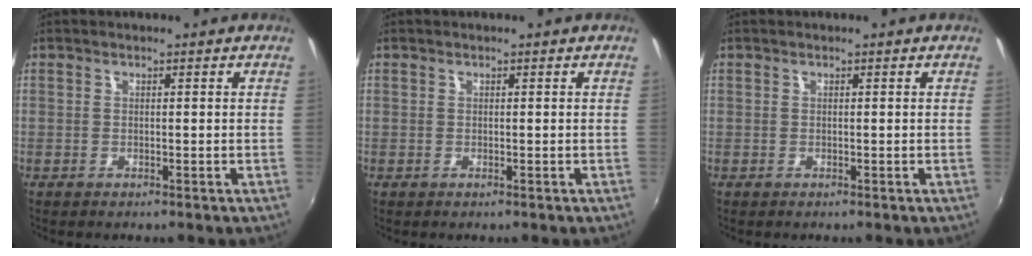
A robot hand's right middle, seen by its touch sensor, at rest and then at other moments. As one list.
[{"total": 0.0}, {"total": 0.0}]